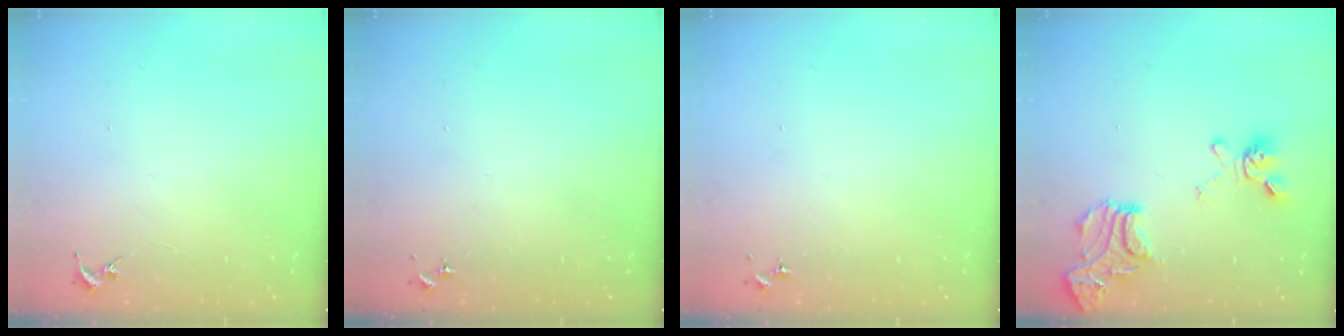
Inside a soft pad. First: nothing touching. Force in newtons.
{"total": 0.0}
{"total": 0.0}
{"total": 17.7, "press": 17.7, "slide": 1.6}